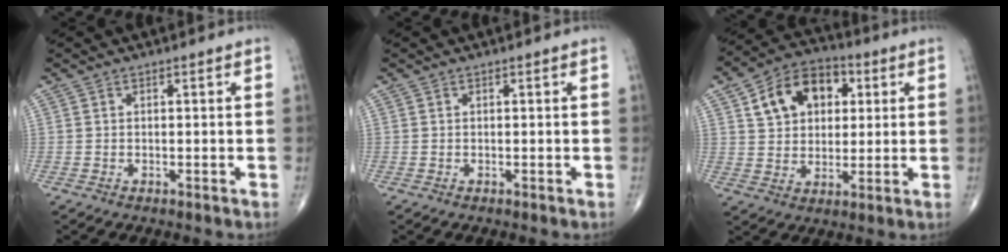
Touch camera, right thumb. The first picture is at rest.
{"total": 0.0}
{"total": 13.5, "force": [4.4, 9.5, 8.5], "torque": [-0.106, 0.005, 0.069]}